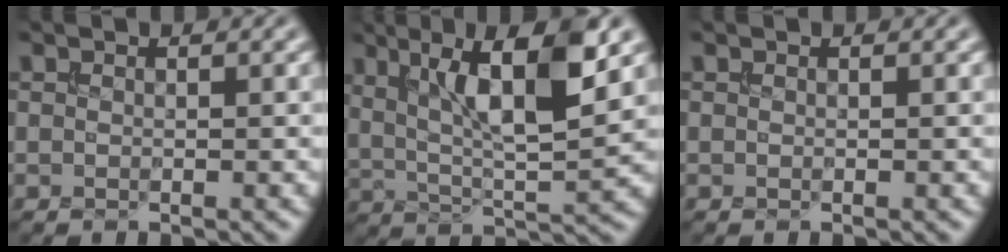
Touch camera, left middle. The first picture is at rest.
{"total": 9.2, "force": [3.3, 2.7, 8.2], "torque": [-0.137, 0.001, 0.058]}
{"total": 0.0}